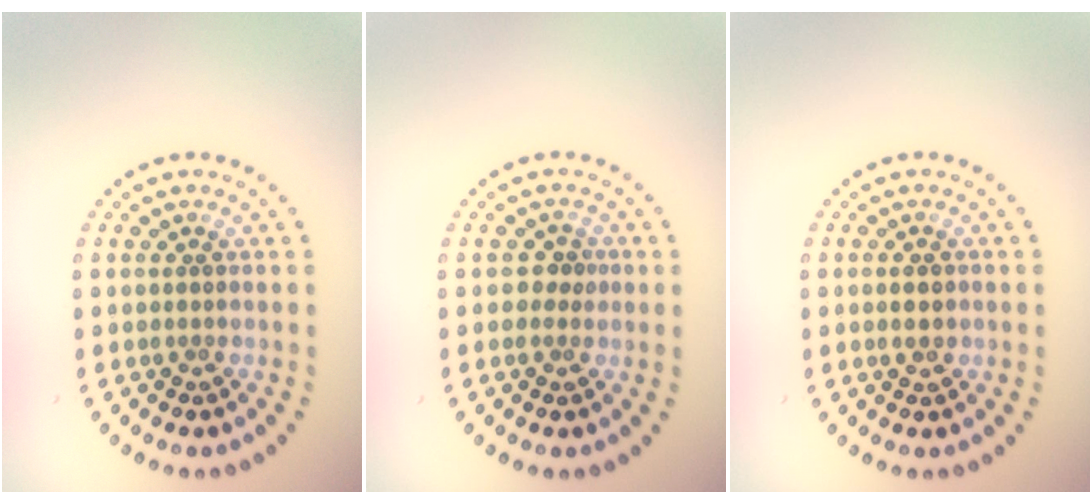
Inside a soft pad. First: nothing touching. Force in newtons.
{"total": 1.3, "press": 1.1, "slide": 0.6}
{"total": 1.9, "press": 1.9, "slide": 0.2}